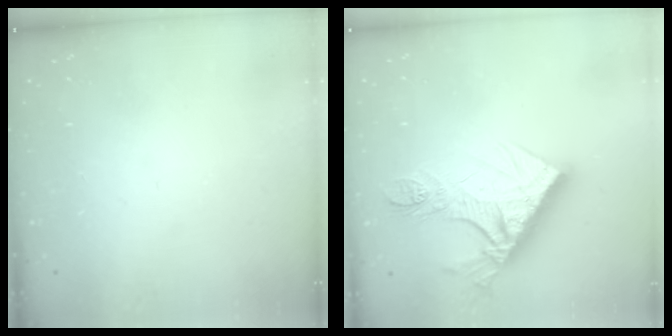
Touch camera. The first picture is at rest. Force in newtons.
{"total": 15.0, "press": 14.9, "slide": 1.4}